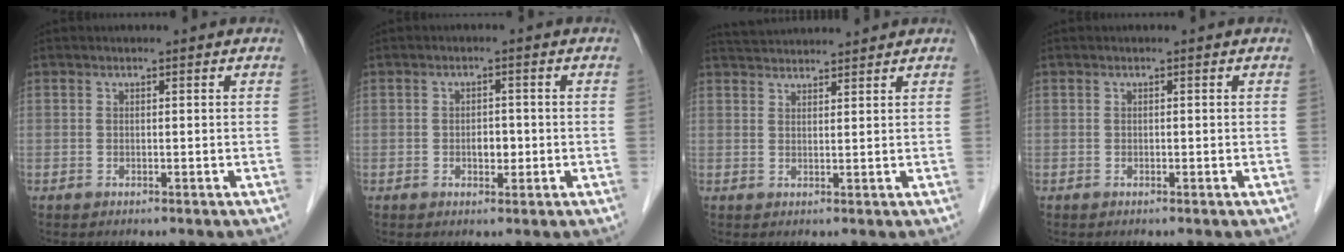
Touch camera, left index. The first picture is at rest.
{"total": 2.4, "force": [-0.6, 1.5, 1.8], "torque": [-0.026, 0.003, -0.006]}
{"total": 6.1, "force": [6.0, 0.0, 1.2], "torque": [-0.026, 0.037, 0.096]}
{"total": 0.0}